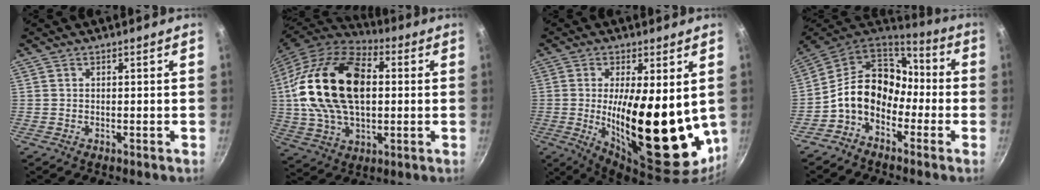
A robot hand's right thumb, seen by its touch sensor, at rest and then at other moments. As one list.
[{"total": 24.5, "force": [3.1, 15.1, 19.1], "torque": [-0.344, 0.019, 0.046]}, {"total": 22.2, "force": [0.4, 8.3, 20.6], "torque": [-0.294, -0.034, 0.017]}, {"total": 14.0, "force": [-3.2, 10.9, 8.3], "torque": [-0.117, 0.058, -0.084]}]